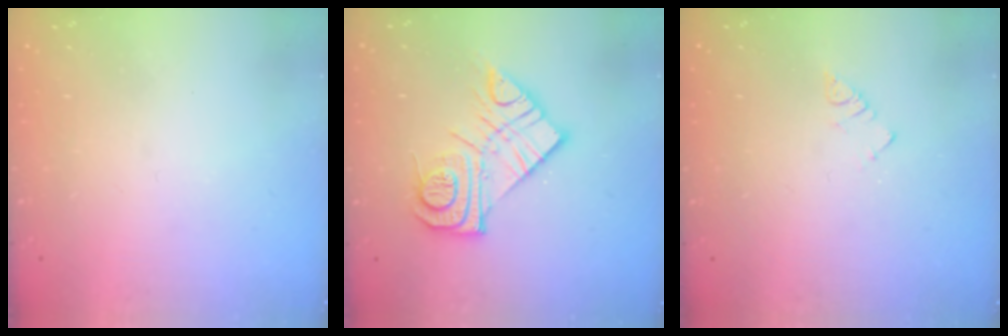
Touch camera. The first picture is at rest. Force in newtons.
{"total": 14.1, "press": 14.1, "slide": 1.0}
{"total": 2.3, "press": 2.3, "slide": 0.4}